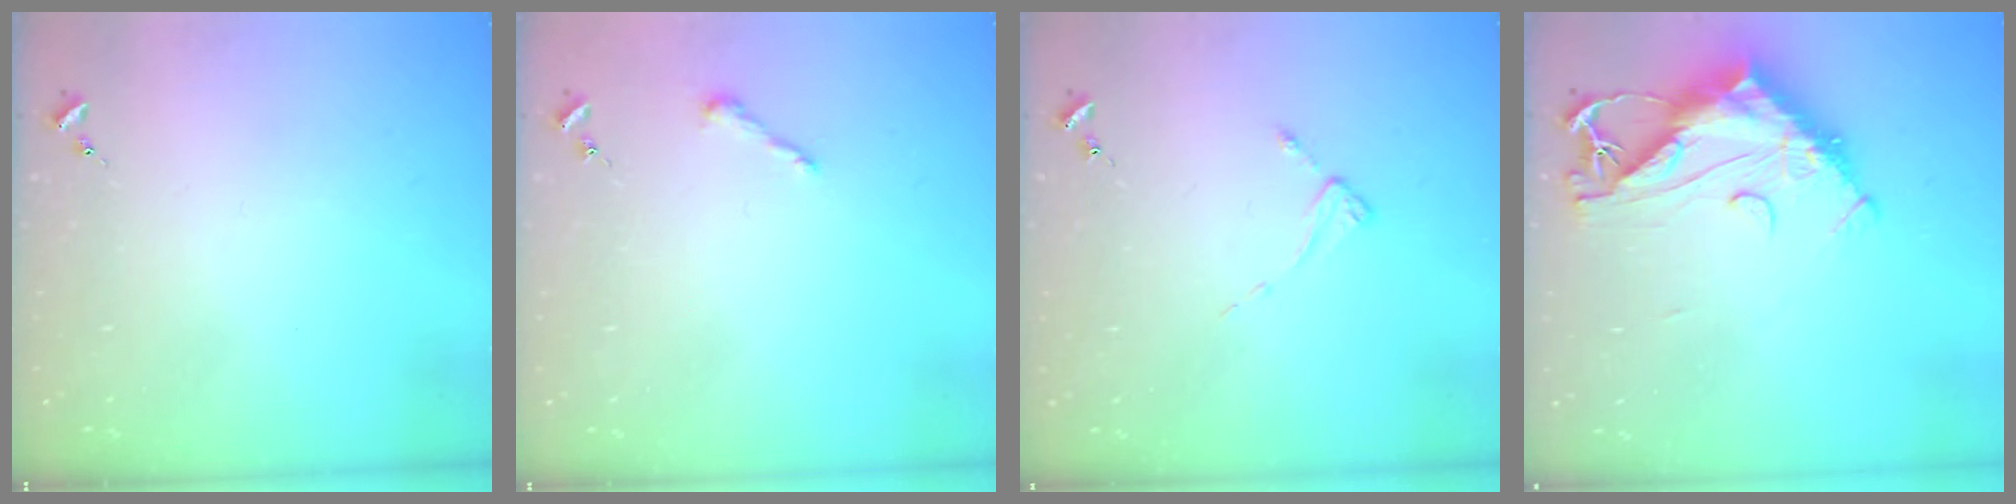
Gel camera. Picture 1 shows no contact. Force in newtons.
{"total": 3.6, "press": 3.6, "slide": 0.4}
{"total": 2.0, "press": 2.0, "slide": 0.3}
{"total": 15.1, "press": 15.1, "slide": 1.2}